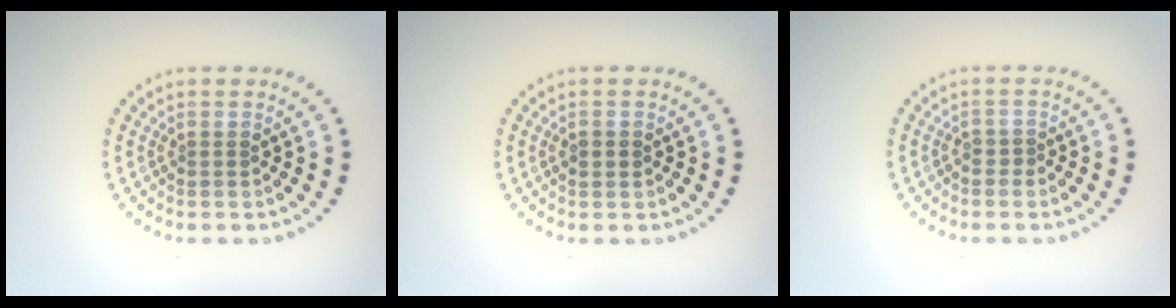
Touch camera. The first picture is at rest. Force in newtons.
{"total": 1.4, "press": 1.4, "slide": 0.1}
{"total": 0.7, "press": 0.4, "slide": 0.6}